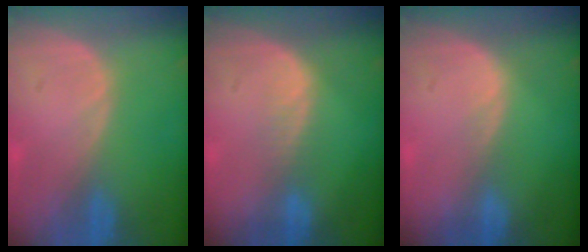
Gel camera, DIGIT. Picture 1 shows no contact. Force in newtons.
{"total": 2.0, "press": 2.0, "slide": 0.1}
{"total": 0.8, "press": 0.5, "slide": 0.7}